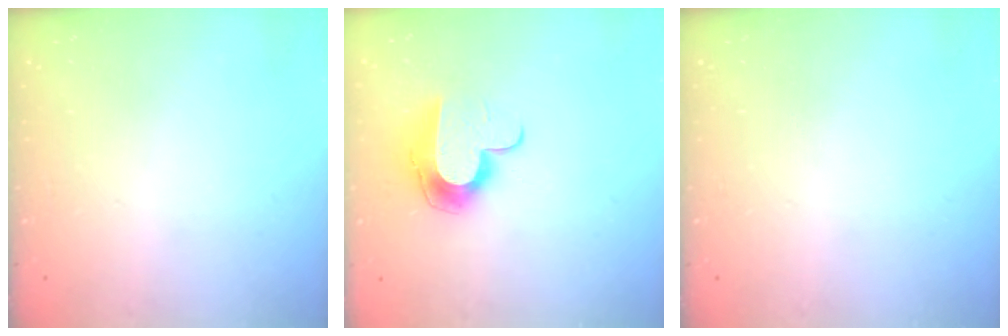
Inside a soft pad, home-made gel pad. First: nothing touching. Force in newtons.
{"total": 11.2, "press": 11.2, "slide": 0.4}
{"total": 0.0}